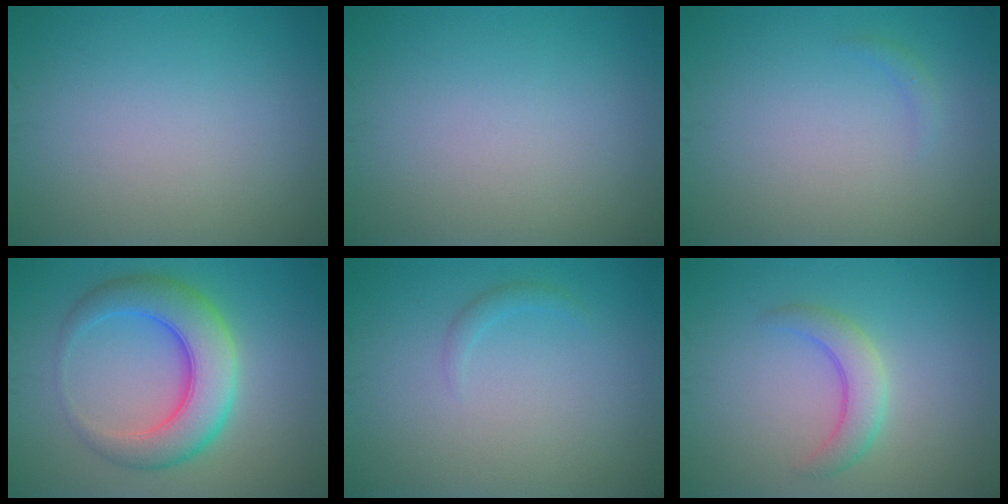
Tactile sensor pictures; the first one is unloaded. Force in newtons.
{"total": 0.0}
{"total": 0.7, "press": 0.7, "slide": 0.1}
{"total": 7.0, "press": 7.0, "slide": 0.1}
{"total": 0.9, "press": 0.9, "slide": 0.0}
{"total": 2.9, "press": 2.9, "slide": 0.1}